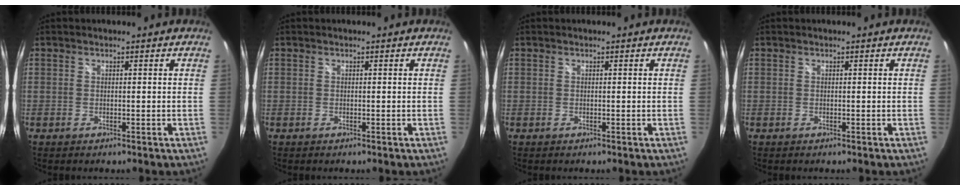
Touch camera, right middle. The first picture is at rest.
{"total": 0.0}
{"total": 0.0}
{"total": 0.0}